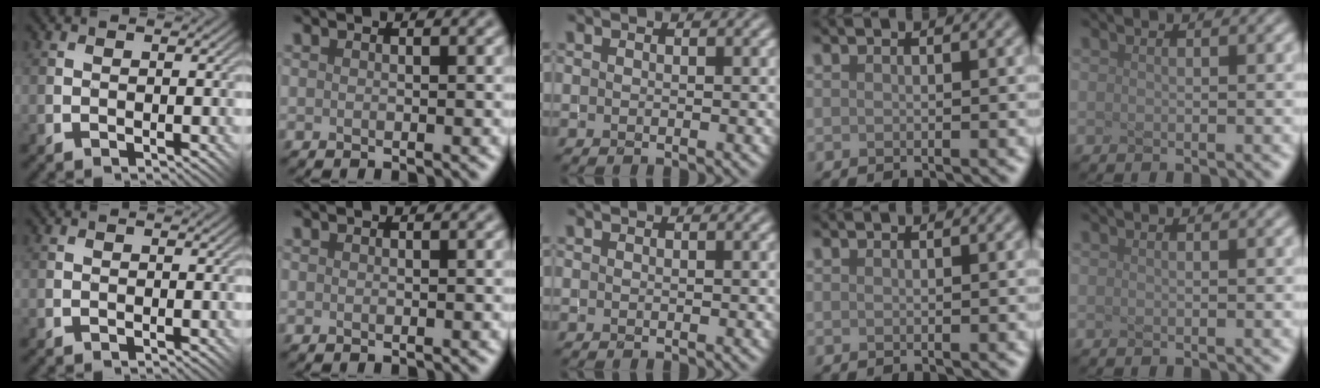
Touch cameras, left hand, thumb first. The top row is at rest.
{}